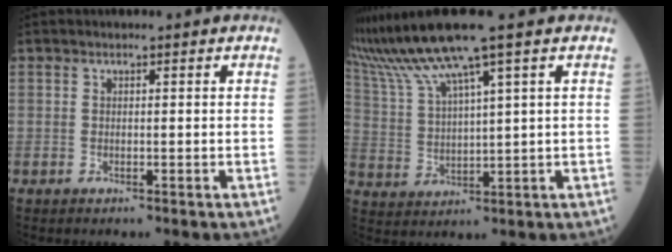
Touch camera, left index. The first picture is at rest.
{"total": 9.3, "force": [7.0, -1.9, 5.8], "torque": [-0.126, 0.014, 0.142]}